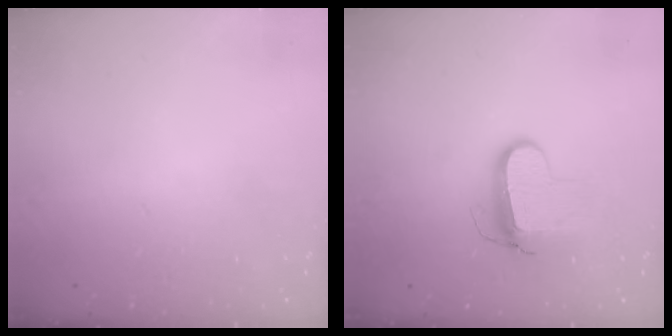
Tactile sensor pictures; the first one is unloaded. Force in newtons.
{"total": 8.9, "press": 8.8, "slide": 1.0}